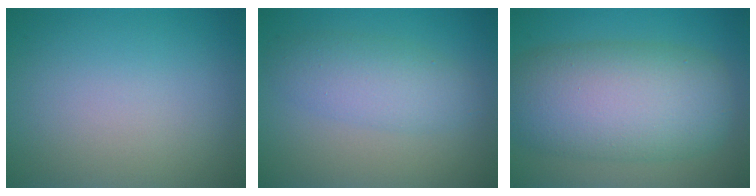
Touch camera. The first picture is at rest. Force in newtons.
{"total": 3.8, "press": 3.8, "slide": 0.1}
{"total": 10.7, "press": 10.7, "slide": 0.4}